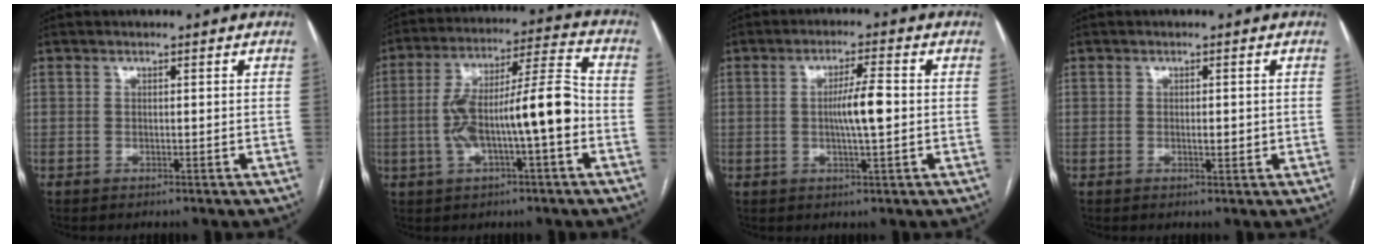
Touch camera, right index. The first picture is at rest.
{"total": 14.0, "force": [-2.6, 1.9, 13.6], "torque": [-0.243, 0.029, -0.040]}
{"total": 5.5, "force": [-0.2, 0.3, 5.5], "torque": [-0.099, 0.003, -0.005]}
{"total": 1.7, "force": [-0.1, 0.6, 1.6], "torque": [-0.024, -0.002, 0.000]}